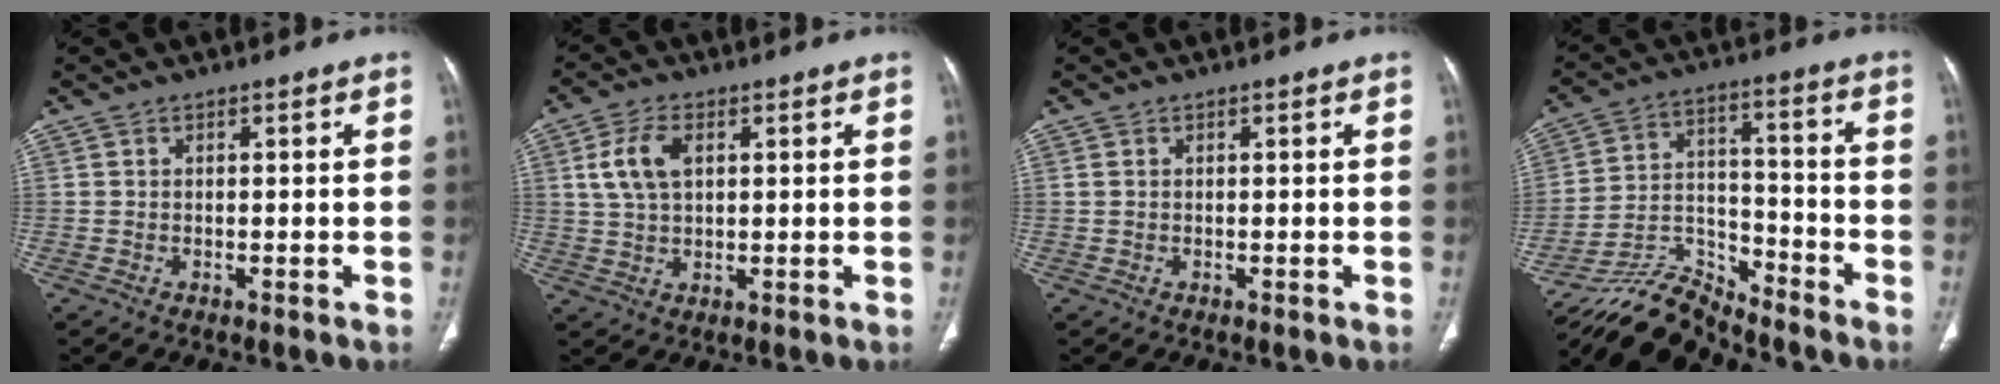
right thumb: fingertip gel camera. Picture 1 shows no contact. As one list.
[{"total": 7.0, "force": [2.0, 4.1, 5.3], "torque": [-0.111, 0.002, 0.041]}, {"total": 0.6, "force": [0.2, 0.4, 0.4], "torque": [-0.013, 0.005, 0.006]}, {"total": 10.4, "force": [-10.3, 1.2, -0.1], "torque": [-0.003, 0.086, -0.197]}]